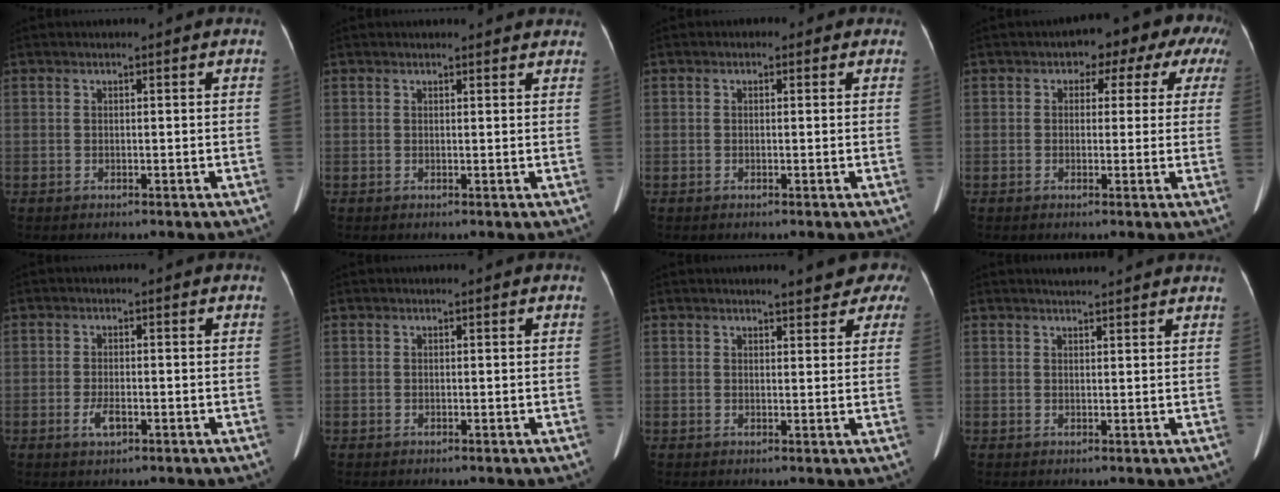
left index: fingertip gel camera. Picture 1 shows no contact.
{"total": 5.0, "force": [4.7, 1.2, 1.2], "torque": [-0.007, 0.009, 0.040]}
{"total": 1.1, "force": [0.3, 1.0, 0.3], "torque": [-0.001, 0.007, -0.004]}
{"total": 7.9, "force": [3.2, 5.5, 4.7], "torque": [-0.036, 0.041, 0.028]}
{"total": 2.5, "force": [-1.2, 0.9, 2.0], "torque": [-0.043, -0.001, -0.018]}
{"total": 0.0}
{"total": 6.5, "force": [5.1, 2.1, 3.4], "torque": [-0.025, 0.005, 0.045]}
{"total": 5.1, "force": [4.8, 0.5, 1.6], "torque": [-0.024, 0.025, 0.054]}